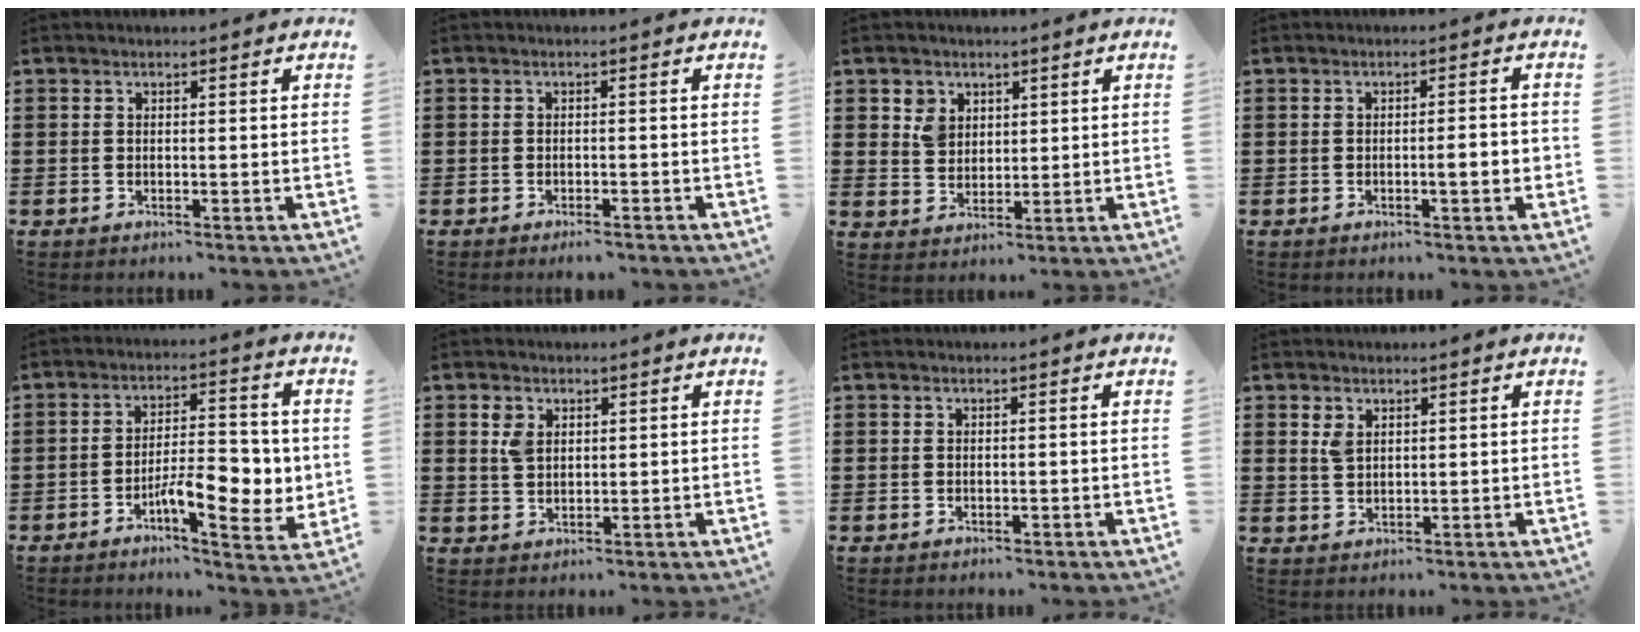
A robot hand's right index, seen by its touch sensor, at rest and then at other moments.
{"total": 1.3, "force": [-1.2, 0.0, 0.6], "torque": [-0.015, -0.004, -0.022]}
{"total": 3.8, "force": [1.9, 3.2, 1.0], "torque": [-0.024, 0.009, 0.034]}
{"total": 3.1, "force": [-0.6, 0.2, 3.0], "torque": [-0.042, -0.004, -0.013]}
{"total": 8.8, "force": [-2.1, 3.7, 7.7], "torque": [-0.102, 0.003, -0.035]}
{"total": 2.9, "force": [1.5, 1.8, 1.7], "torque": [-0.040, 0.005, 0.029]}
{"total": 0.0}
{"total": 2.3, "force": [1.5, 1.2, 1.3], "torque": [-0.030, 0.003, 0.028]}